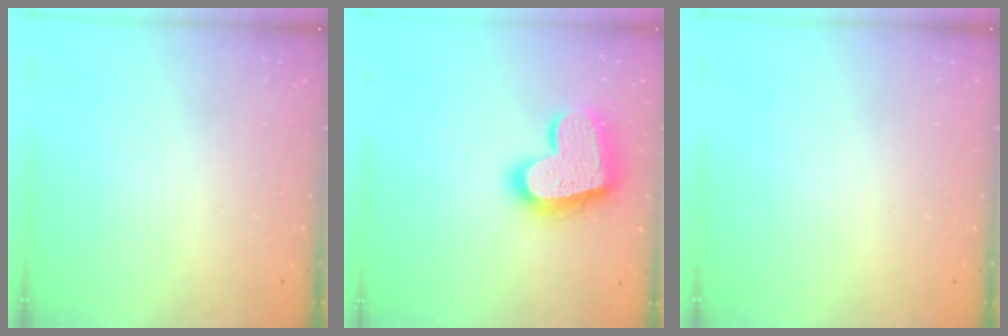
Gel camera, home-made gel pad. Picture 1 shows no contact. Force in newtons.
{"total": 20.4, "press": 20.3, "slide": 1.7}
{"total": 0.0}